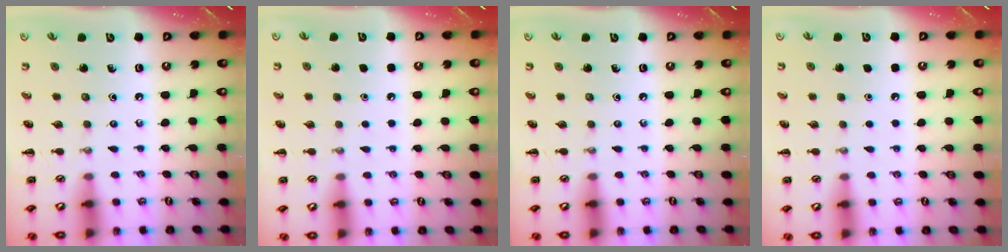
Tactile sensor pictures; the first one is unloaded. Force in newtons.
{"total": 1.8, "press": 1.8, "slide": 0.1}
{"total": 0.0}
{"total": 1.6, "press": 1.6, "slide": 0.1}